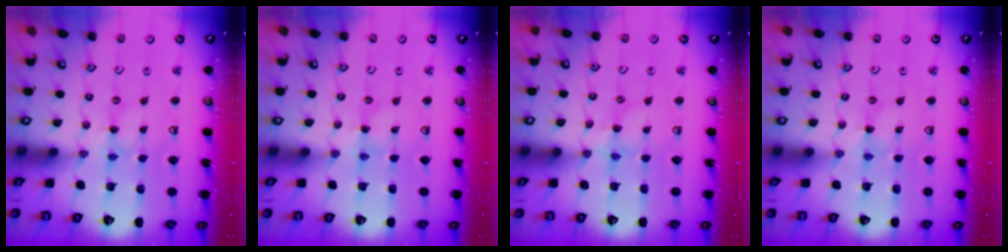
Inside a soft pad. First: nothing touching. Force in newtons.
{"total": 0.0}
{"total": 2.7, "press": 2.7, "slide": 0.3}
{"total": 0.0}